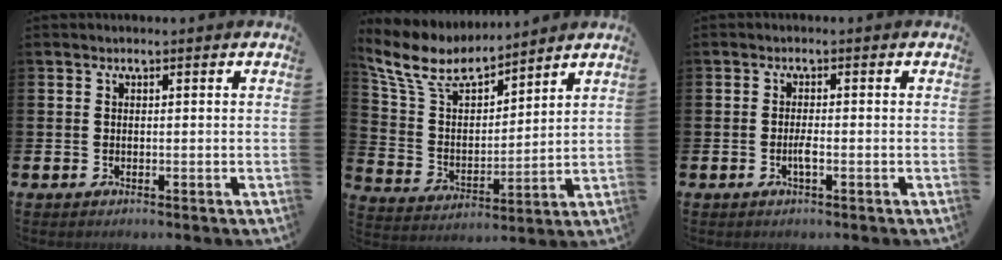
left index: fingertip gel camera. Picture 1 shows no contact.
{"total": 9.2, "force": [7.9, 3.1, 3.5], "torque": [-0.109, -0.043, 0.143]}
{"total": 1.4, "force": [-0.6, 0.3, 1.2], "torque": [-0.030, 0.002, -0.010]}